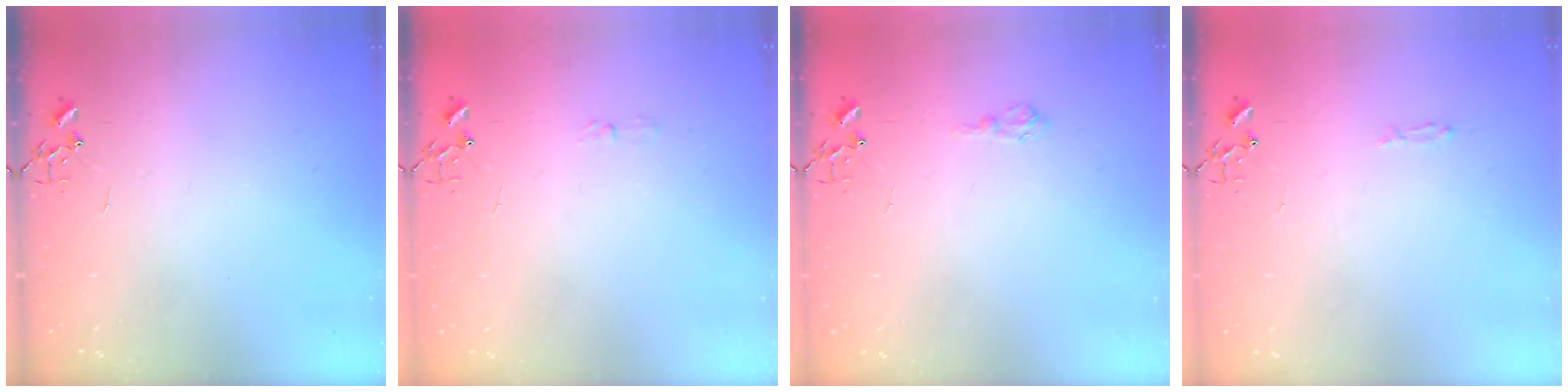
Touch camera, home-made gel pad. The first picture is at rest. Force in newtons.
{"total": 2.9, "press": 2.9, "slide": 0.5}
{"total": 5.2, "press": 5.1, "slide": 0.6}
{"total": 3.1, "press": 3.1, "slide": 0.4}